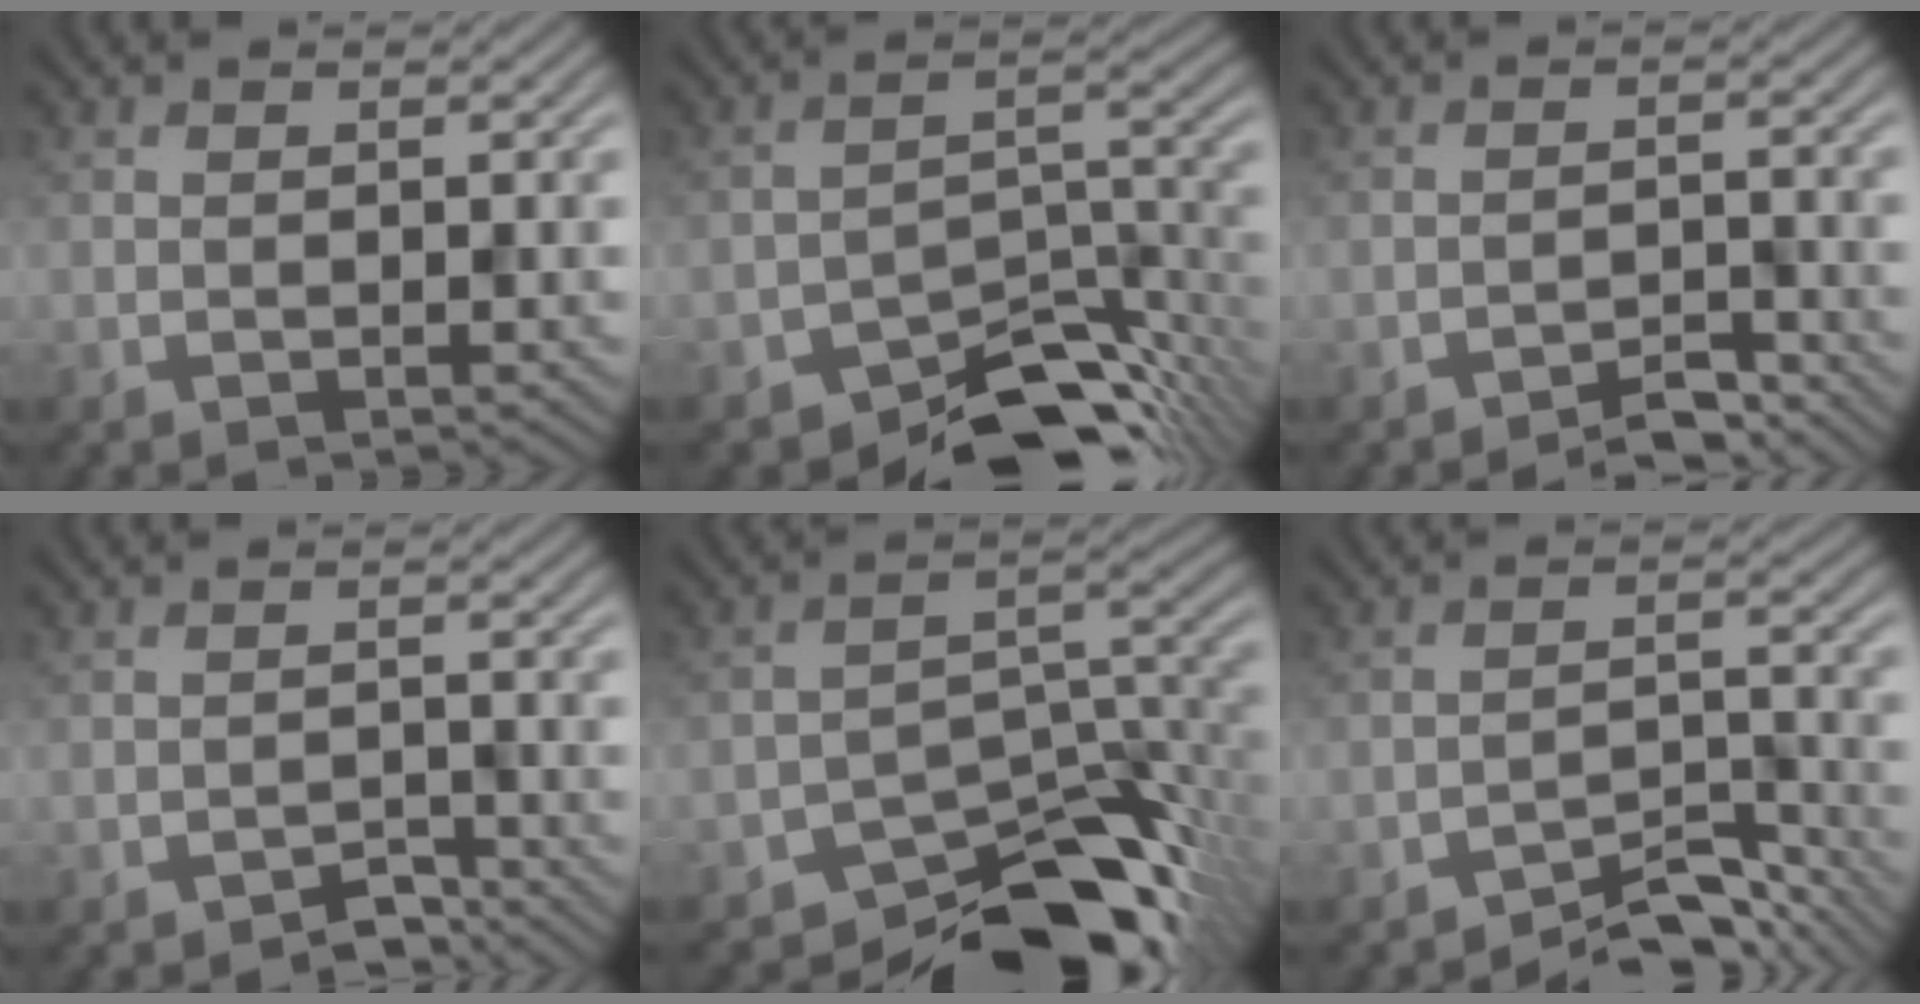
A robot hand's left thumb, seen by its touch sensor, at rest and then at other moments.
{"total": 11.0, "force": [-8.7, 4.2, 5.3], "torque": [-0.062, -0.008, -0.151]}
{"total": 3.2, "force": [-2.9, 0.6, 1.2], "torque": [-0.014, 0.006, -0.053]}
{"total": 2.5, "force": [-2.2, 1.0, 0.8], "torque": [-0.010, 0.004, -0.040]}
{"total": 13.3, "force": [-10.5, 4.8, 6.7], "torque": [-0.097, -0.015, -0.163]}
{"total": 5.8, "force": [-5.1, 1.5, 2.4], "torque": [-0.032, 0.004, -0.087]}